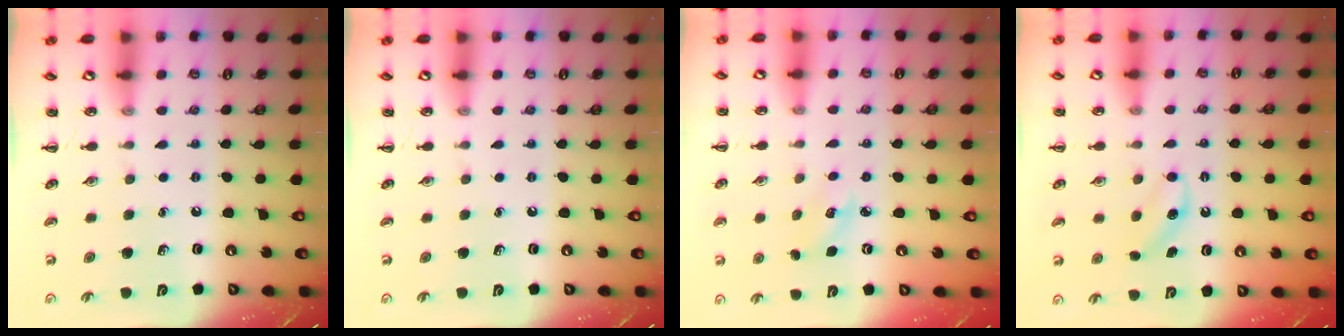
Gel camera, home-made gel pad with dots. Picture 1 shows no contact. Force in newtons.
{"total": 0.0}
{"total": 3.9, "press": 3.8, "slide": 1.1}
{"total": 4.2, "press": 4.0, "slide": 1.3}